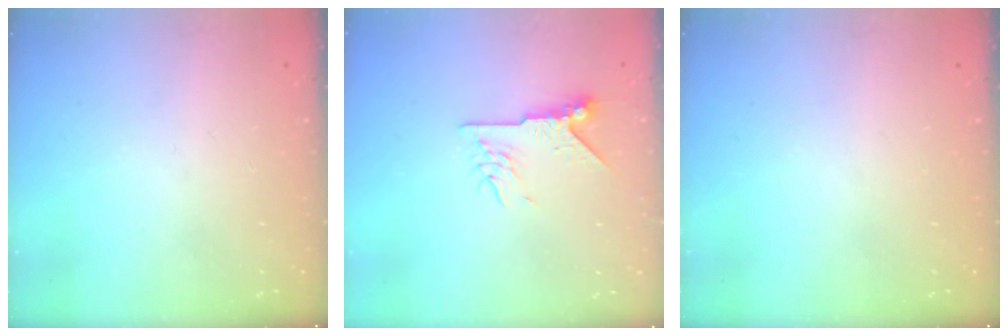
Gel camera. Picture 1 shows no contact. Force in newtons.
{"total": 8.1, "press": 8.1, "slide": 0.8}
{"total": 0.0}